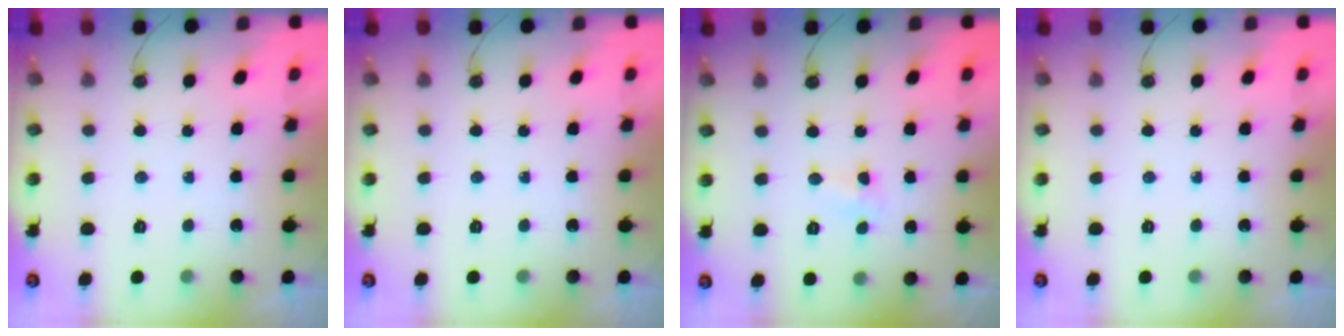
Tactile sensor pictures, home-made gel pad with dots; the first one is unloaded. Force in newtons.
{"total": 0.0}
{"total": 3.2, "press": 3.2, "slide": 0.5}
{"total": 0.0}